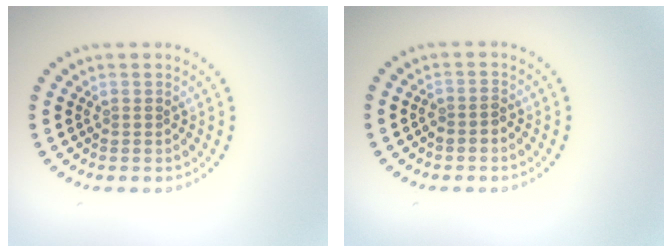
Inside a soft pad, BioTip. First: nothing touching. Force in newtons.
{"total": 1.4, "press": 1.1, "slide": 0.9}